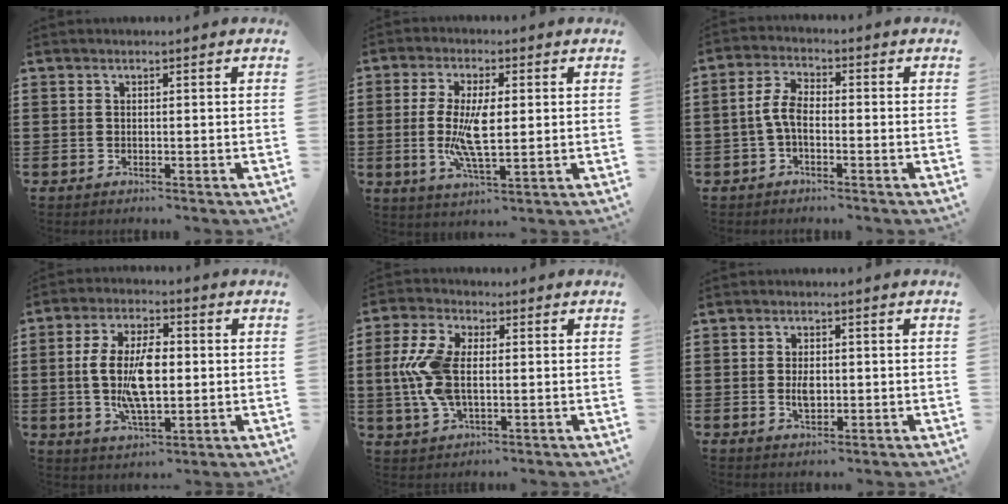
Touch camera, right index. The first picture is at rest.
{"total": 8.4, "force": [0.2, 2.8, 7.9], "torque": [-0.163, -0.003, 0.001]}
{"total": 4.5, "force": [-1.1, 2.2, 3.8], "torque": [-0.090, 0.001, -0.026]}
{"total": 10.2, "force": [-0.2, 4.6, 9.1], "torque": [-0.198, 0.002, -0.010]}
{"total": 8.9, "force": [0.2, 4.6, 7.7], "torque": [-0.193, -0.002, -0.007]}
{"total": 3.2, "force": [-0.1, 1.7, 2.6], "torque": [-0.043, 0.001, -0.004]}